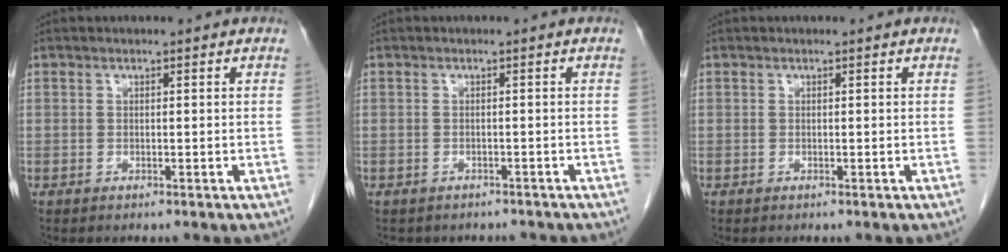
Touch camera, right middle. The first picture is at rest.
{"total": 4.3, "force": [-3.7, 2.1, 0.7], "torque": [-0.011, 0.008, -0.042]}
{"total": 0.0}